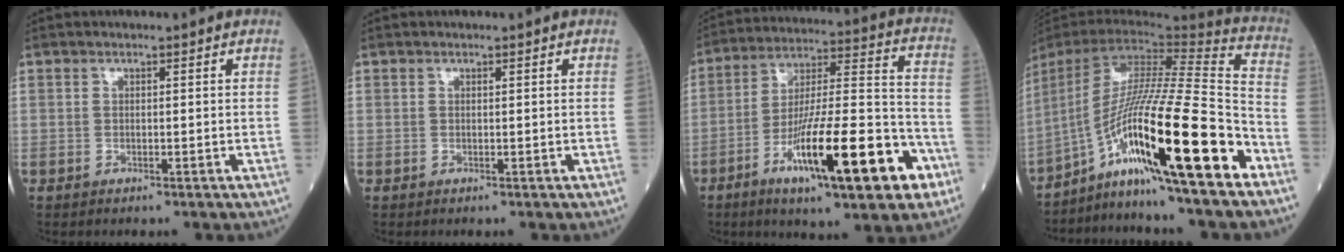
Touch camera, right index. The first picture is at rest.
{"total": 0.0}
{"total": 22.2, "force": [-10.1, 3.5, 19.5], "torque": [-0.302, -0.006, -0.153]}
{"total": 23.0, "force": [-11.6, -0.1, 19.9], "torque": [-0.354, -0.018, -0.213]}